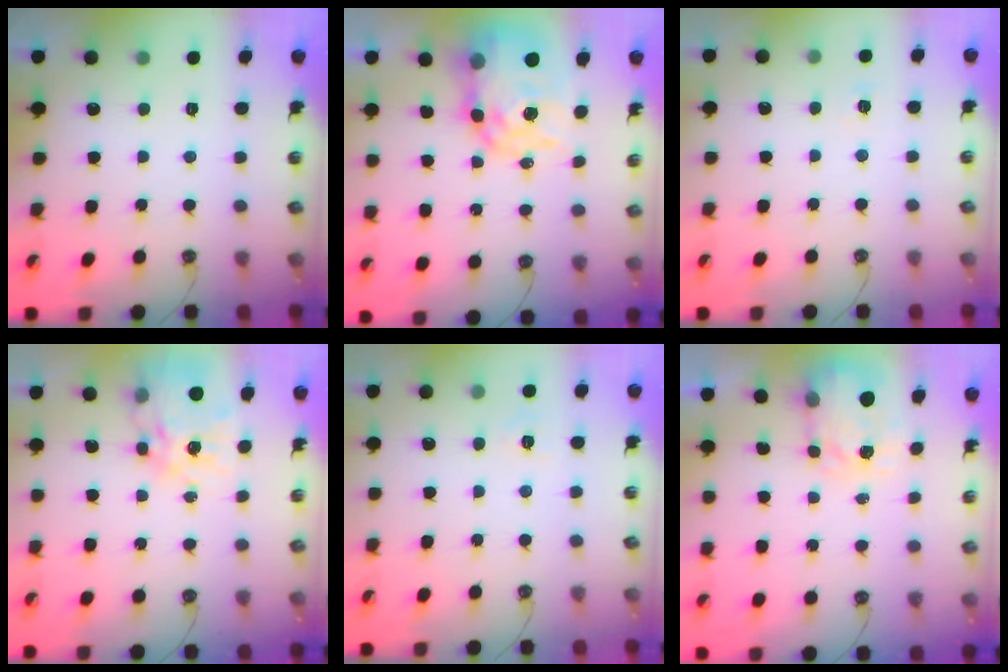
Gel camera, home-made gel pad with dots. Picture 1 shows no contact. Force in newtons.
{"total": 15.5, "press": 15.5, "slide": 1.3}
{"total": 2.6, "press": 2.6, "slide": 0.2}
{"total": 16.7, "press": 16.6, "slide": 1.7}
{"total": 6.5, "press": 6.5, "slide": 0.8}
{"total": 3.6, "press": 3.6, "slide": 0.6}